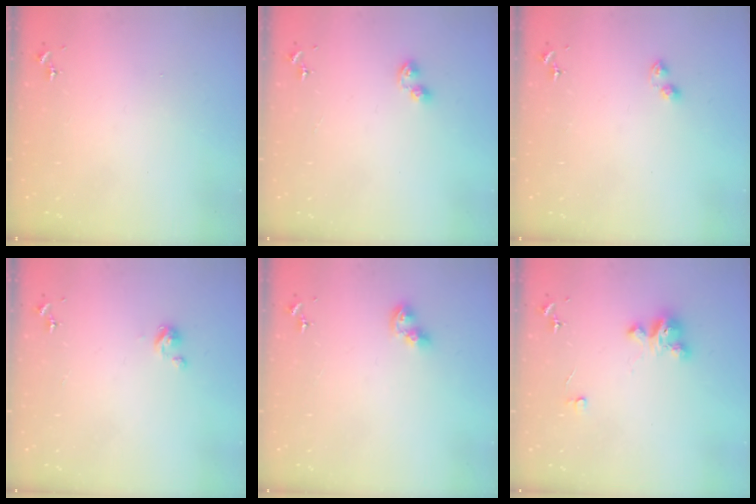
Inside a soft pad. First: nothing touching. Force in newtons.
{"total": 4.8, "press": 4.8, "slide": 0.6}
{"total": 3.7, "press": 3.7, "slide": 0.4}
{"total": 2.7, "press": 2.7, "slide": 0.3}
{"total": 6.6, "press": 6.6, "slide": 0.6}
{"total": 5.3, "press": 5.3, "slide": 0.3}